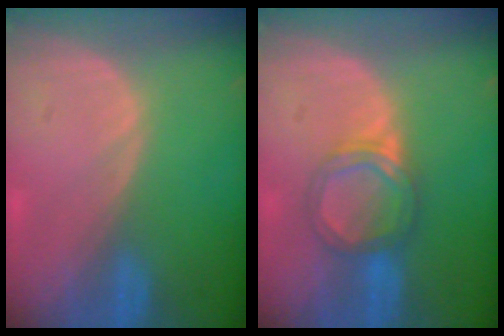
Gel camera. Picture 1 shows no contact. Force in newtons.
{"total": 5.3, "press": 4.8, "slide": 2.2}